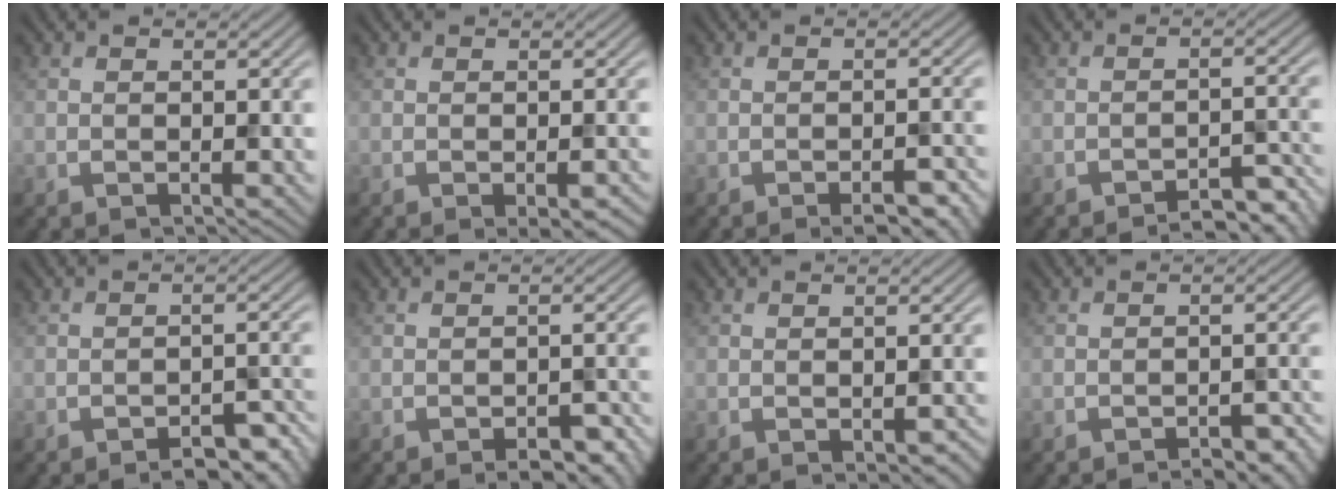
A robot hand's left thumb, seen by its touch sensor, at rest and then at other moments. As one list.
[{"total": 2.2, "force": [-1.1, 0.3, 1.8], "torque": [-0.031, -0.003, -0.014]}, {"total": 3.7, "force": [-2.5, 0.9, 2.6], "torque": [-0.038, 0.001, -0.028]}, {"total": 5.0, "force": [-4.3, 1.0, 2.4], "torque": [-0.039, 0.014, -0.055]}, {"total": 4.7, "force": [-3.6, 1.5, 2.7], "torque": [-0.038, 0.003, -0.044]}, {"total": 3.8, "force": [-2.8, 1.3, 2.3], "torque": [-0.032, 0.001, -0.032]}, {"total": 1.9, "force": [-1.0, 0.7, 1.4], "torque": [-0.021, -0.006, -0.007]}, {"total": 3.4, "force": [-2.8, 0.6, 1.7], "torque": [-0.028, 0.007, -0.035]}]